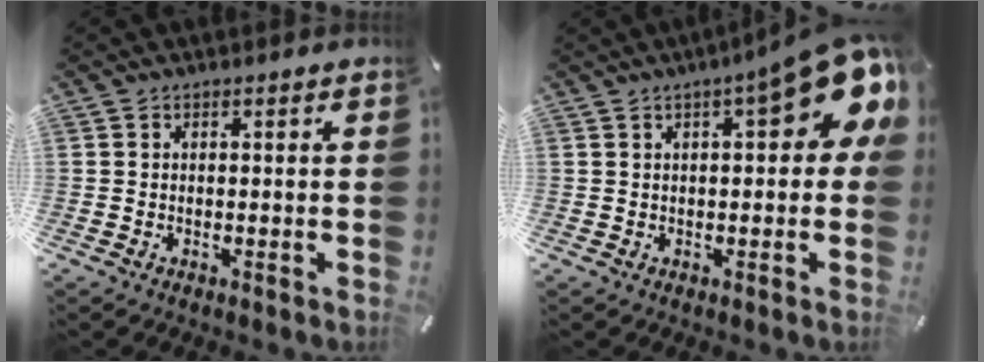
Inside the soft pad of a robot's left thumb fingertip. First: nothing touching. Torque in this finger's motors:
{"motor_torque": [1.11, 1.66, 1.48, -1.29, 0.28]}